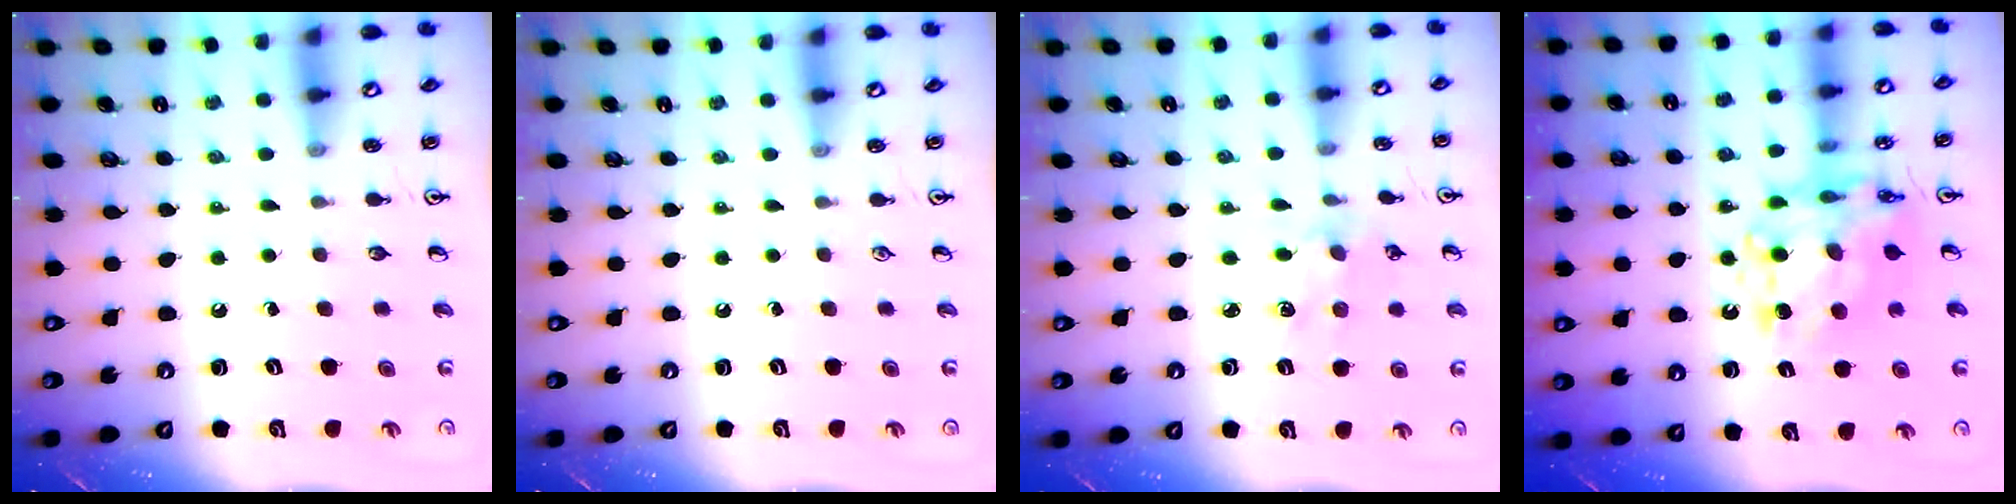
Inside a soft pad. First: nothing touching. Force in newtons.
{"total": 0.0}
{"total": 3.4, "press": 3.4, "slide": 0.4}
{"total": 13.1, "press": 13.0, "slide": 1.2}